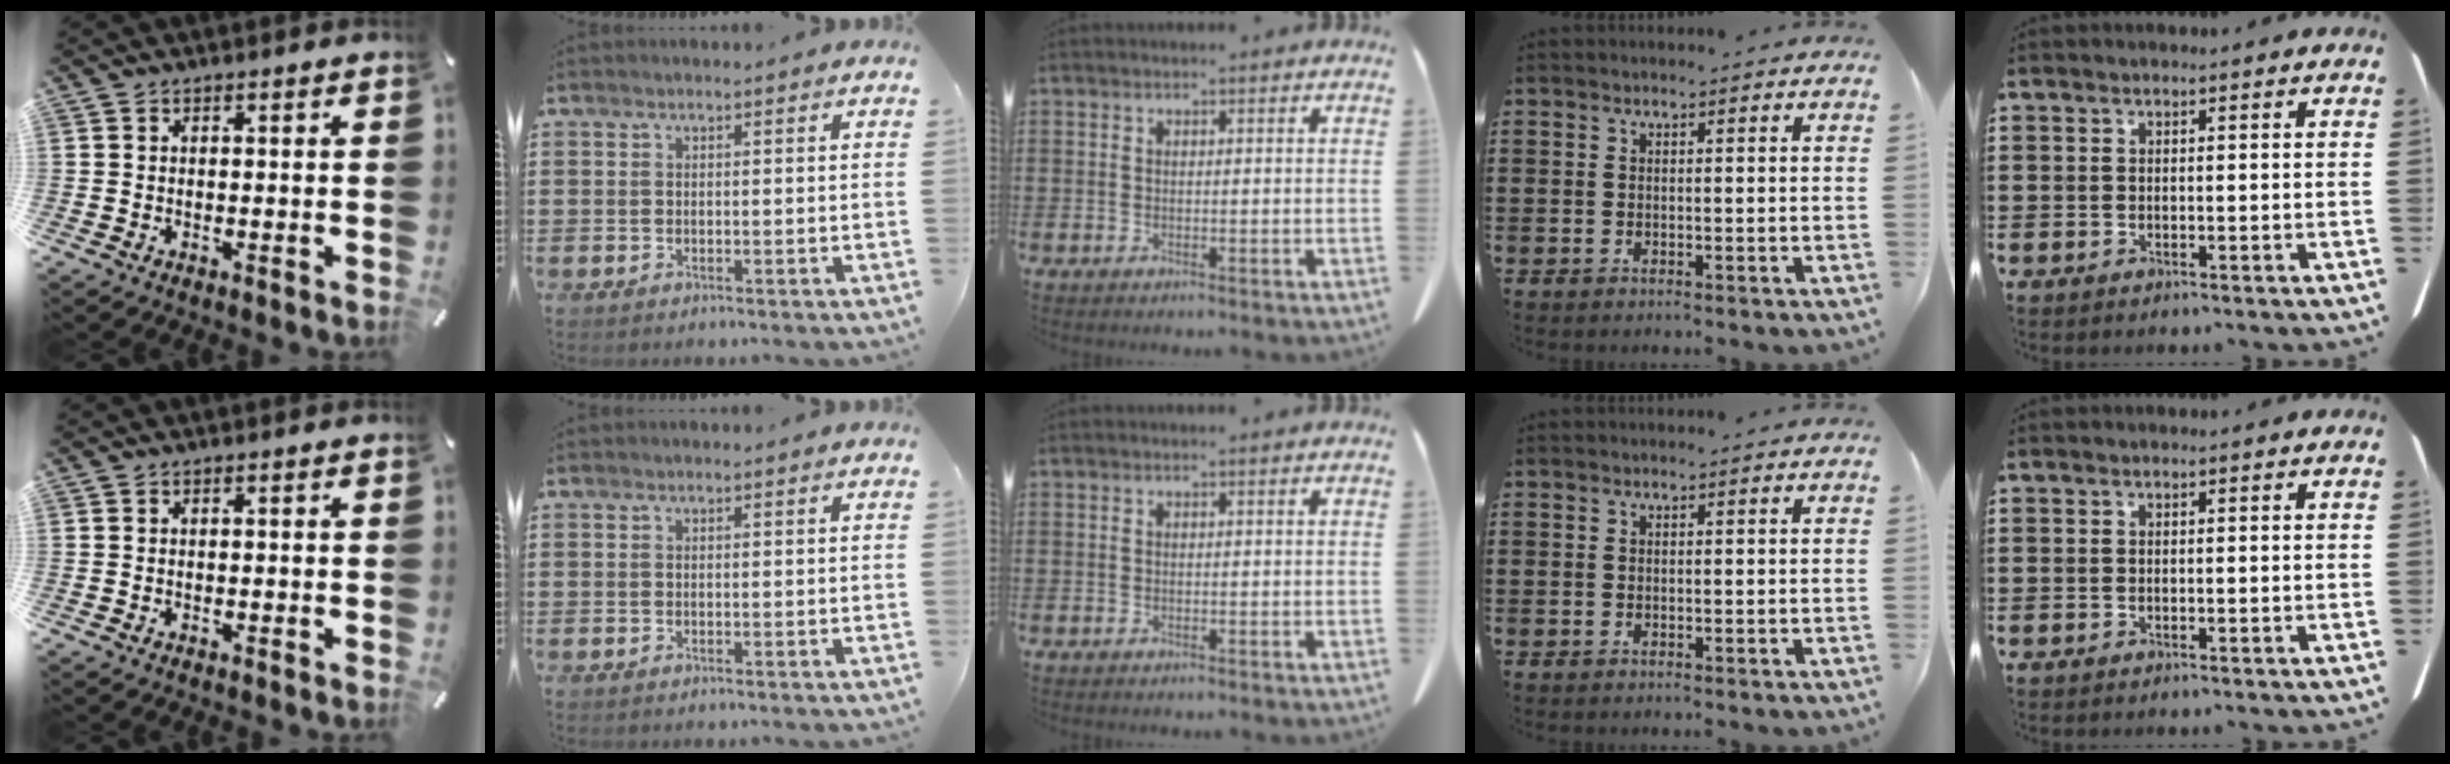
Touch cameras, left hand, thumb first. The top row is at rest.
{}